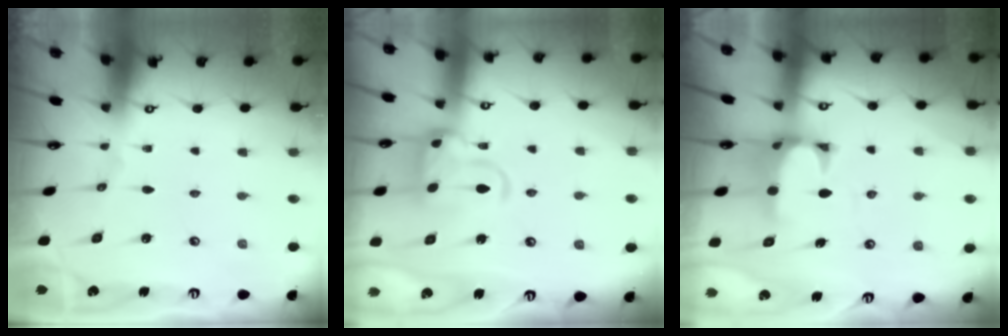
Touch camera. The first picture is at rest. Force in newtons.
{"total": 7.0, "press": 6.8, "slide": 1.5}
{"total": 2.8, "press": 2.5, "slide": 1.1}